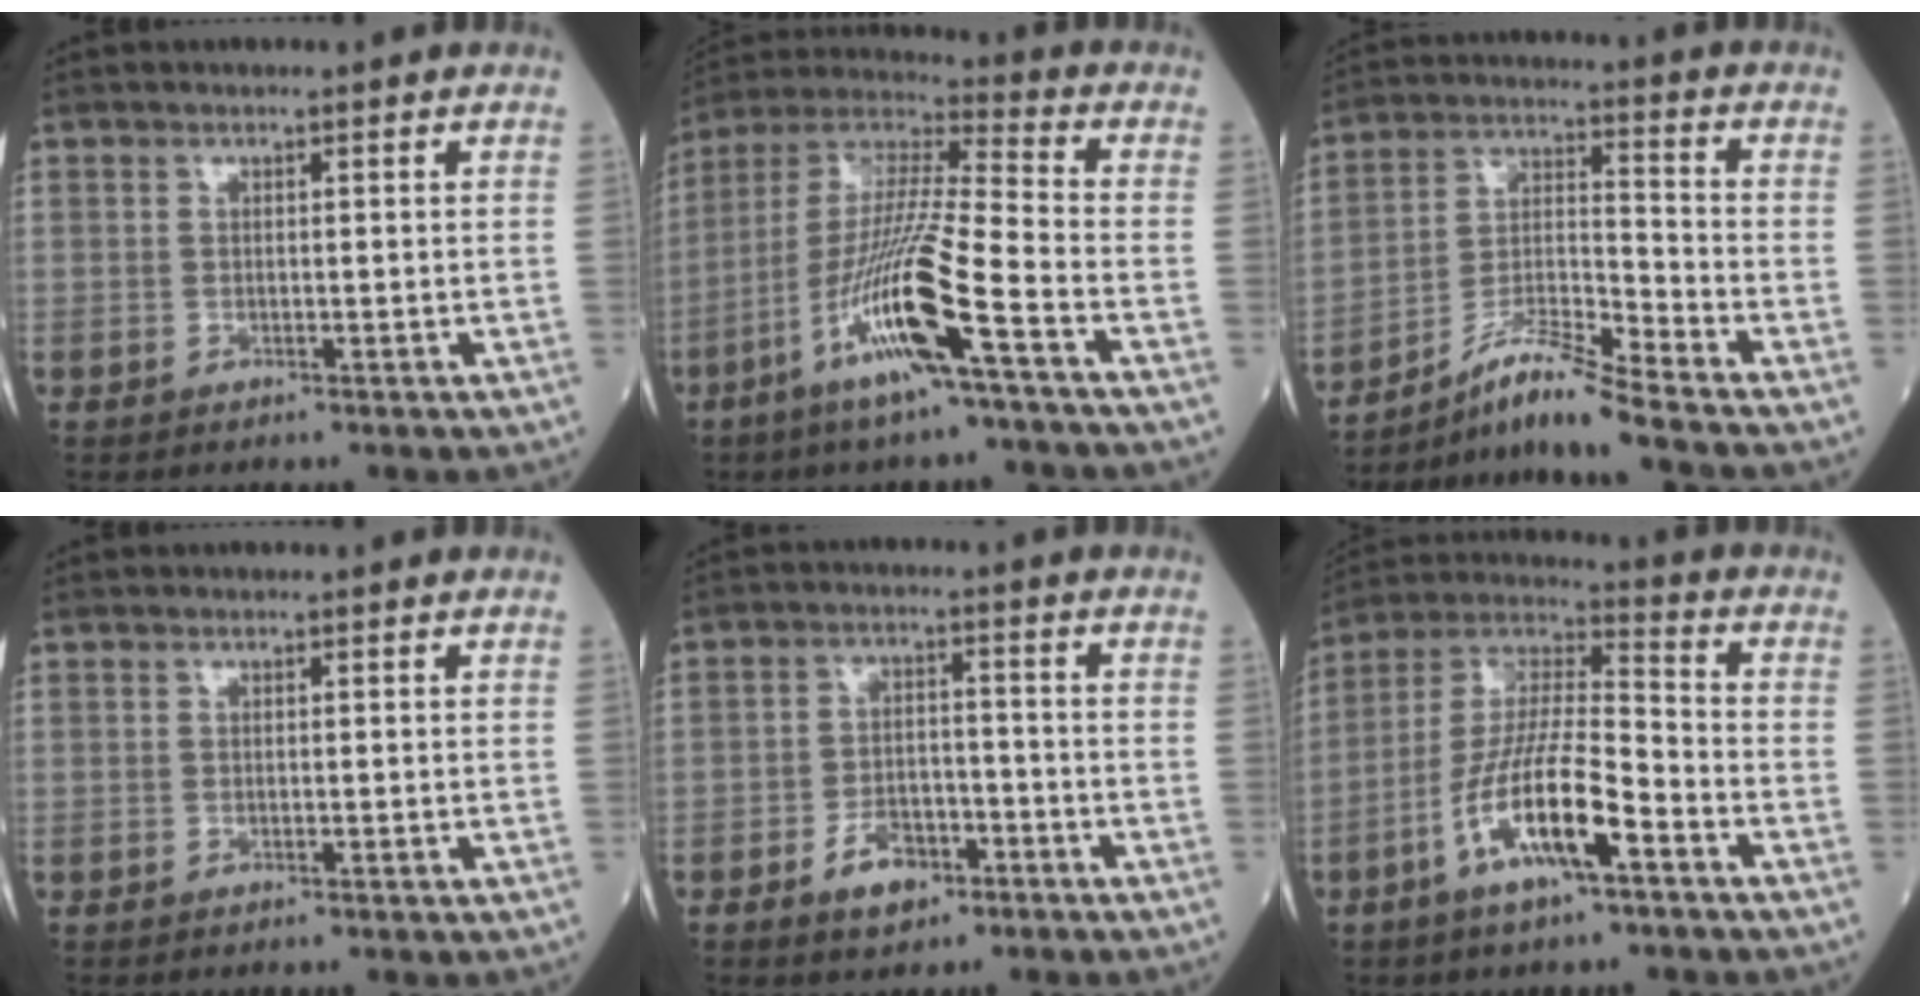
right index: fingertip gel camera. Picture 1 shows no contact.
{"total": 15.6, "force": [-7.0, -0.2, 14.0], "torque": [-0.287, -0.012, -0.138]}
{"total": 9.5, "force": [-8.1, -1.6, 4.8], "torque": [-0.100, -0.008, -0.149]}
{"total": 0.0}
{"total": 5.7, "force": [-3.3, 3.1, 3.4], "torque": [-0.060, 0.007, -0.056]}
{"total": 13.5, "force": [-6.2, 2.5, 11.7], "torque": [-0.233, 0.000, -0.117]}